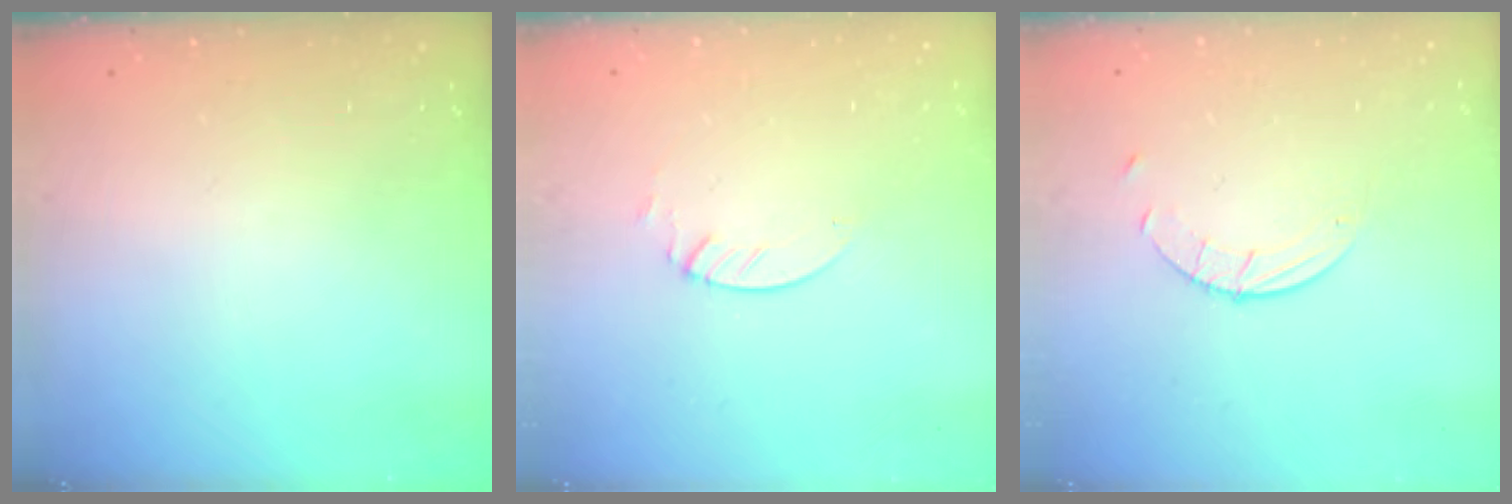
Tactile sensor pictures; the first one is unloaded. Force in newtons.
{"total": 1.3, "press": 1.3, "slide": 0.1}
{"total": 4.6, "press": 4.5, "slide": 0.5}